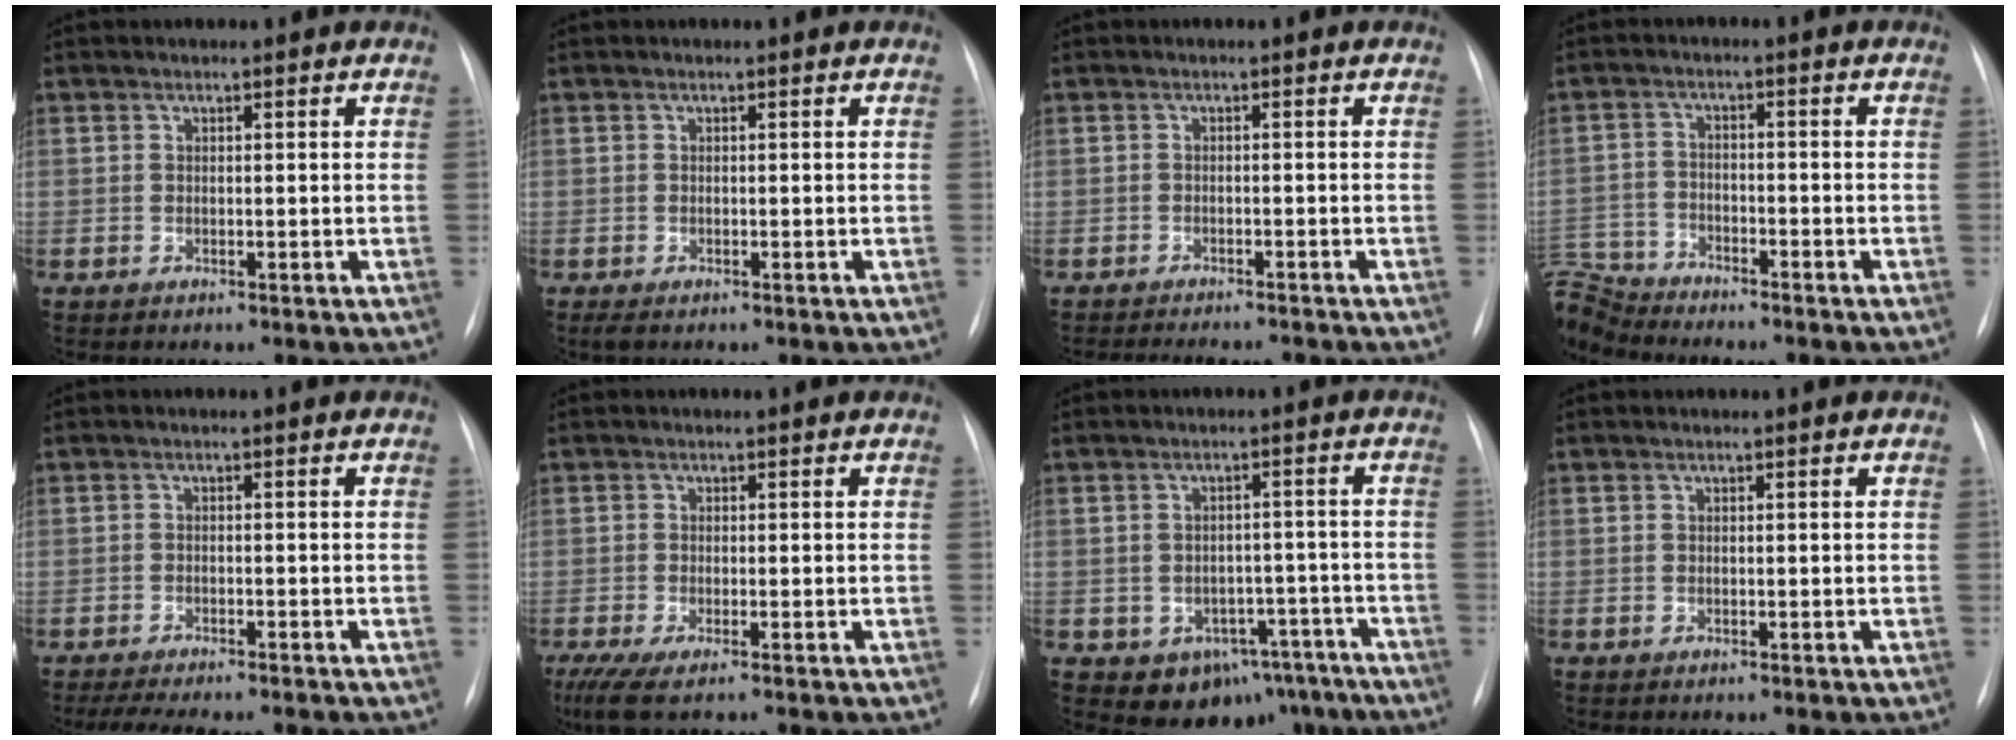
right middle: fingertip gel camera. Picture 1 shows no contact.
{"total": 1.1, "force": [-0.8, 0.5, 0.7], "torque": [-0.009, -0.002, -0.007]}
{"total": 7.6, "force": [-7.2, 0.6, 2.3], "torque": [-0.030, -0.003, -0.098]}
{"total": 9.8, "force": [-9.5, 2.1, 1.3], "torque": [-0.044, 0.014, -0.180]}
{"total": 9.6, "force": [-8.2, 1.6, 4.7], "torque": [-0.064, -0.008, -0.116]}
{"total": 5.2, "force": [-3.7, 0.8, 3.6], "torque": [-0.069, -0.015, -0.065]}
{"total": 9.3, "force": [-5.8, 6.5, 3.4], "torque": [-0.028, 0.031, -0.067]}
{"total": 0.0}